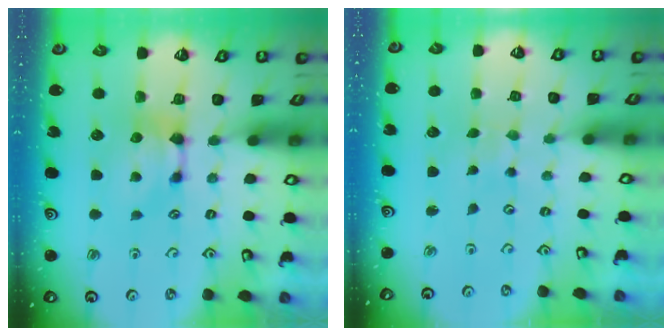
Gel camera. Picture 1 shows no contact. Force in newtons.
{"total": 5.4, "press": 5.4, "slide": 0.2}